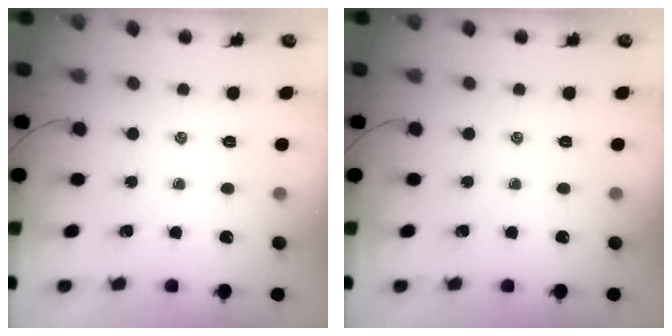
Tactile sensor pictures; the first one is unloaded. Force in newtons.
{"total": 0.0}